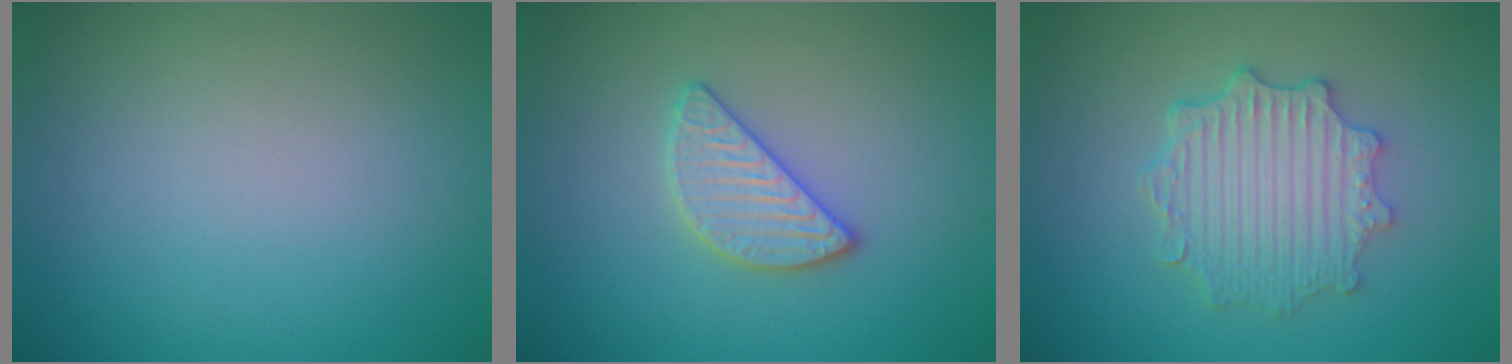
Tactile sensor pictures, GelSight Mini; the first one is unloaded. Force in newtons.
{"total": 2.8, "press": 2.7, "slide": 0.5}
{"total": 4.7, "press": 3.8, "slide": 2.7}